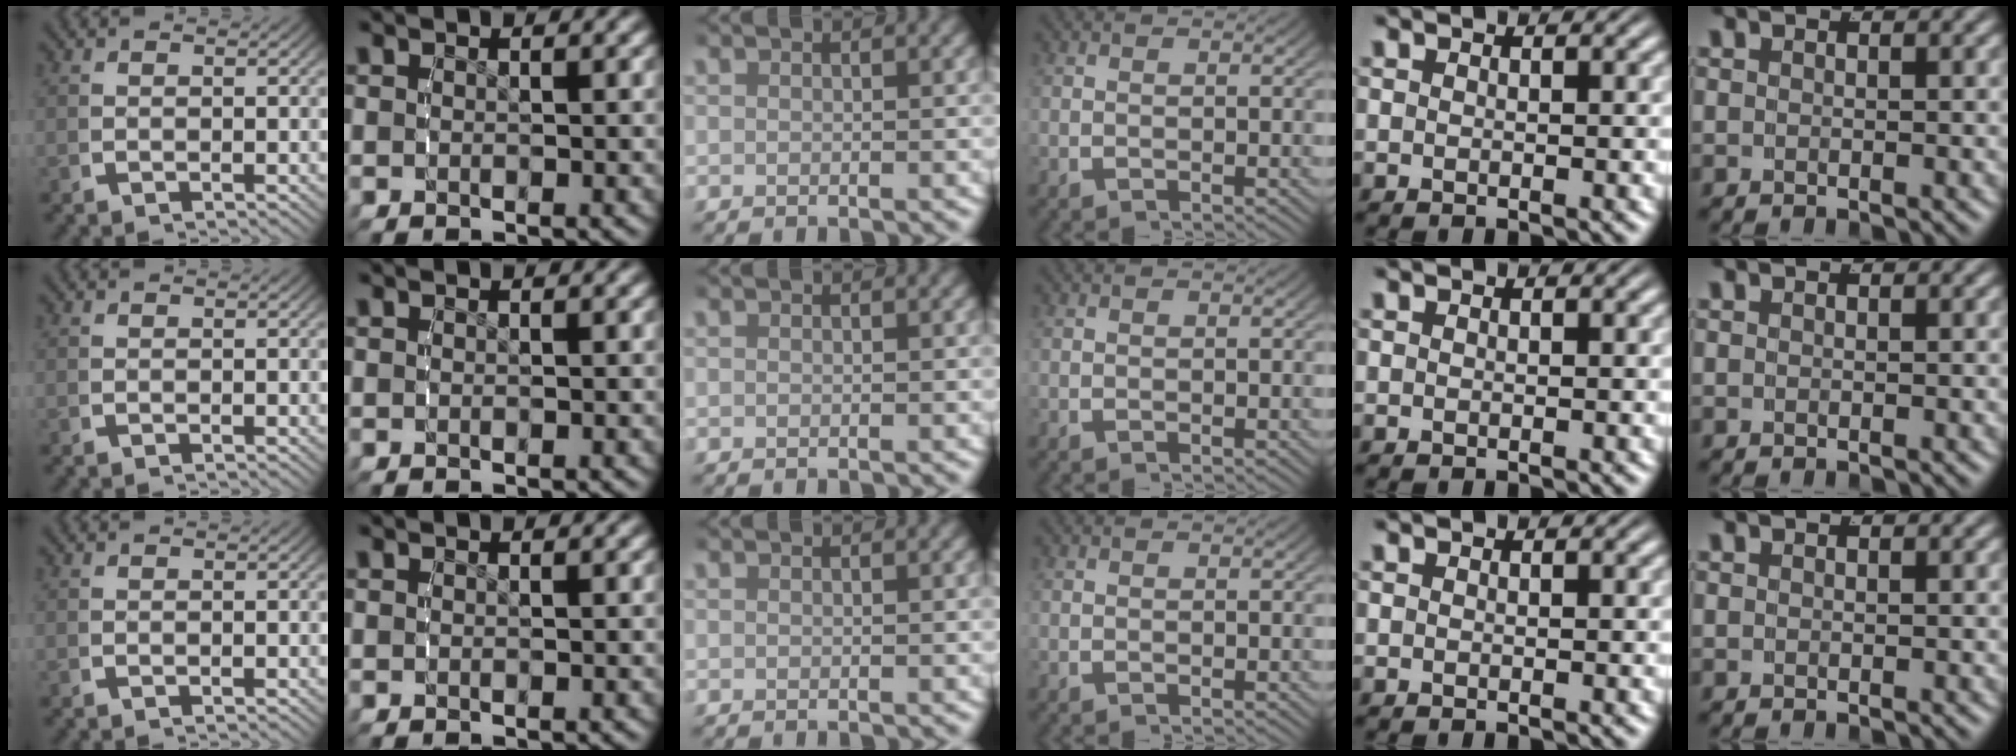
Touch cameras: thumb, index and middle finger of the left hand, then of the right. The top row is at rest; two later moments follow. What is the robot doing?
{"motion": "reach", "object": "pencil case"}